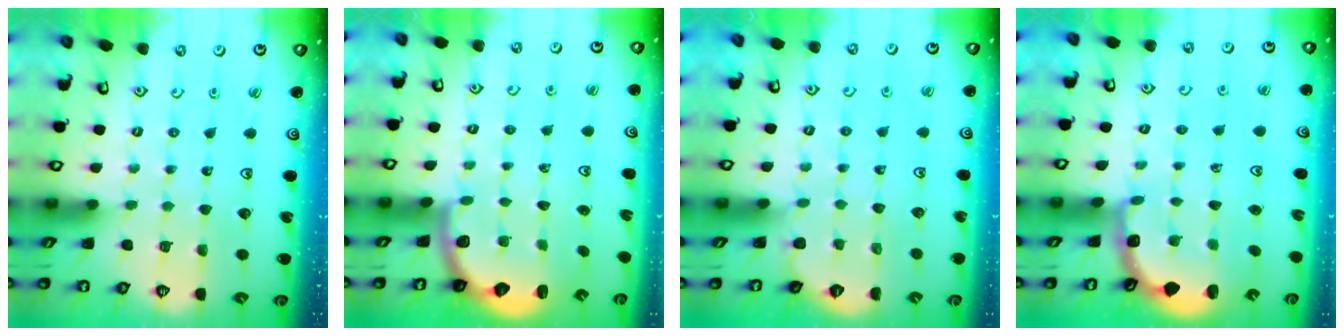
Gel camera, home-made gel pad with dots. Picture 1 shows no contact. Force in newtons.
{"total": 2.4, "press": 2.1, "slide": 1.2}
{"total": 2.3, "press": 2.3, "slide": 0.1}
{"total": 2.8, "press": 2.2, "slide": 1.7}